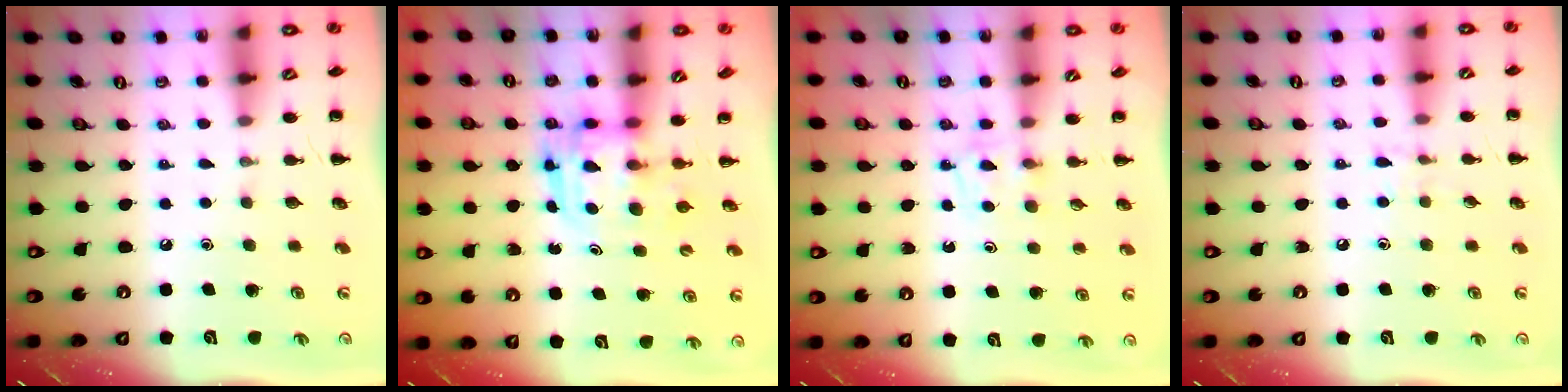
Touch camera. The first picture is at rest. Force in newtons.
{"total": 3.0, "press": 3.0, "slide": 0.3}
{"total": 4.3, "press": 4.0, "slide": 1.6}
{"total": 6.0, "press": 5.6, "slide": 2.1}